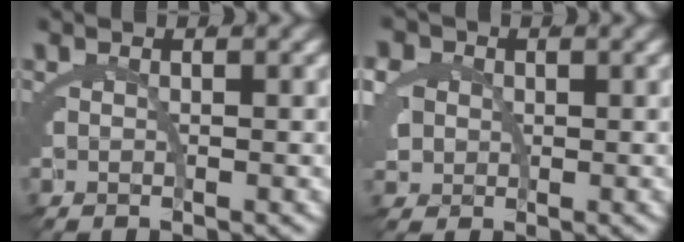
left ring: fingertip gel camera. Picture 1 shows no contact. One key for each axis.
{"total": 6.1, "fx": 1.4, "fy": 5.3, "fz": 2.6, "tx": -0.056, "ty": -0.001, "tz": 0.017}